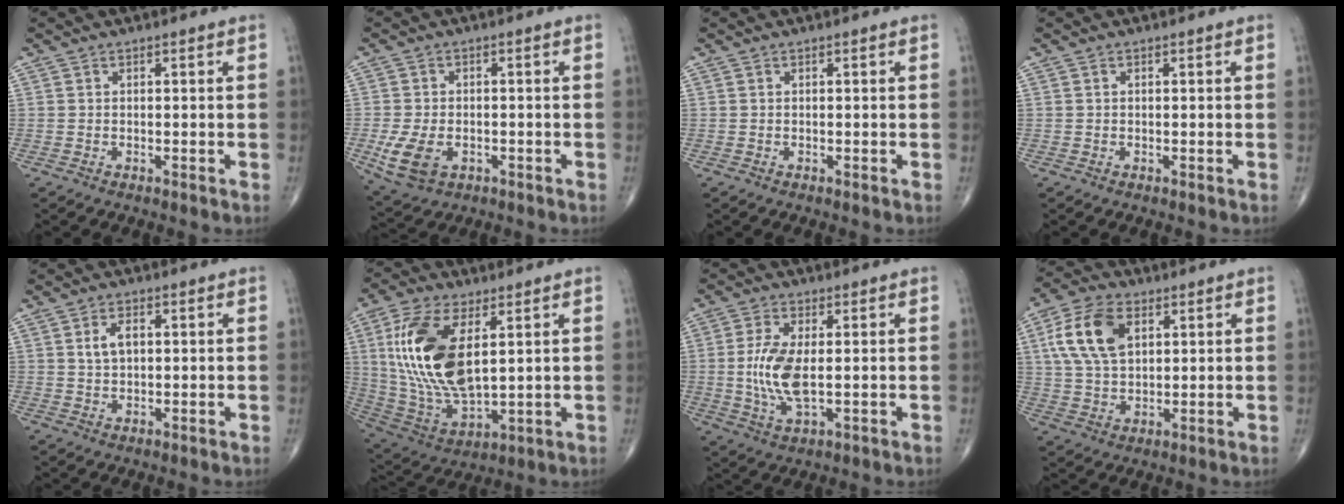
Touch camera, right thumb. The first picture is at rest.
{"total": 7.8, "force": [-2.3, 5.1, 5.4], "torque": [-0.109, 0.002, -0.032]}
{"total": 0.0}
{"total": 0.0}
{"total": 4.1, "force": [1.0, 2.3, 3.2], "torque": [-0.056, 0.003, 0.019]}
{"total": 20.5, "force": [4.6, 9.9, 17.3], "torque": [-0.350, -0.024, 0.094]}
{"total": 9.3, "force": [0.0, 3.9, 8.4], "torque": [-0.183, -0.011, 0.004]}
{"total": 12.3, "force": [3.9, 7.3, 9.1], "torque": [-0.171, 0.002, 0.074]}